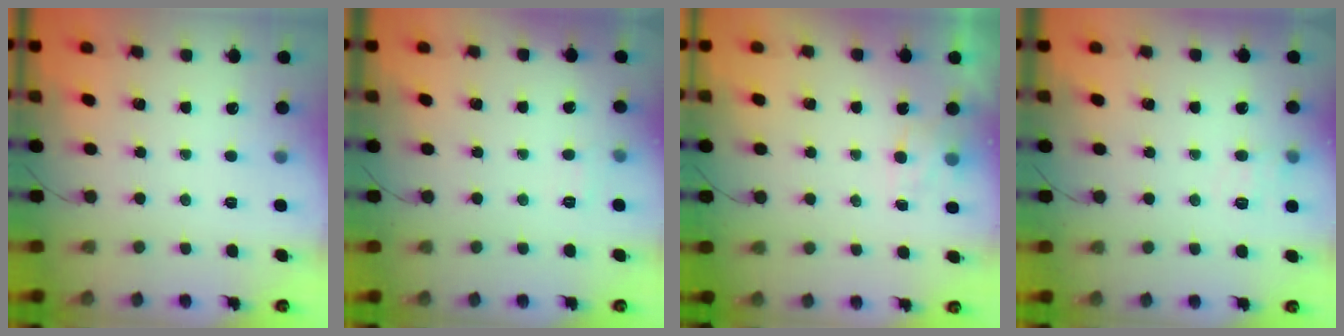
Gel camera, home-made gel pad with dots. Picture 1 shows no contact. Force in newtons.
{"total": 2.7, "press": 2.2, "slide": 1.6}
{"total": 4.1, "press": 3.9, "slide": 1.2}
{"total": 6.7, "press": 6.5, "slide": 1.8}